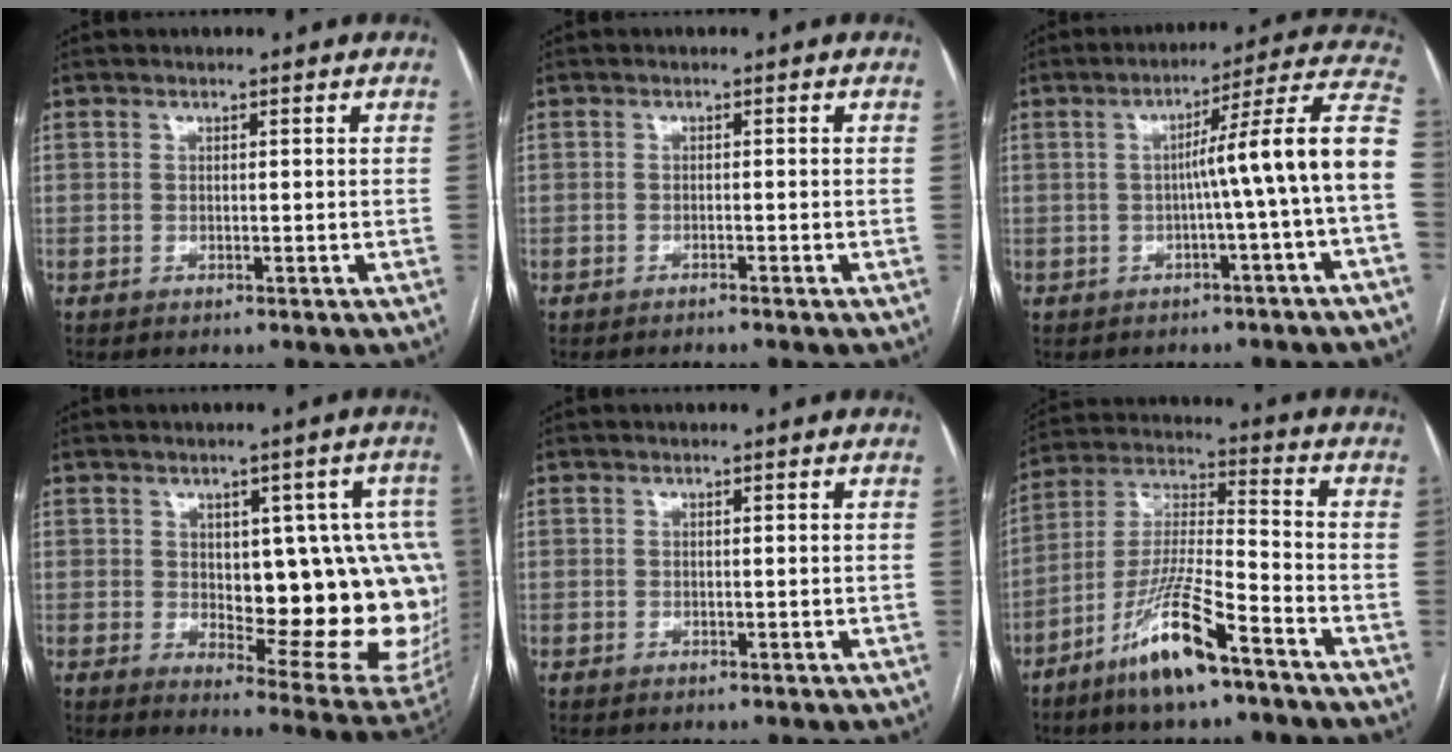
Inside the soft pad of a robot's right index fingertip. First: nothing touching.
{"total": 1.3, "force": [-1.1, -0.3, 0.5], "torque": [-0.010, 0.003, -0.016]}
{"total": 11.5, "force": [-1.6, -2.0, 11.2], "torque": [-0.141, 0.031, -0.028]}
{"total": 17.9, "force": [0.2, 7.1, 16.5], "torque": [-0.145, 0.013, 0.022]}
{"total": 0.0}
{"total": 13.2, "force": [-8.2, 1.4, 10.2], "torque": [-0.208, -0.018, -0.156]}